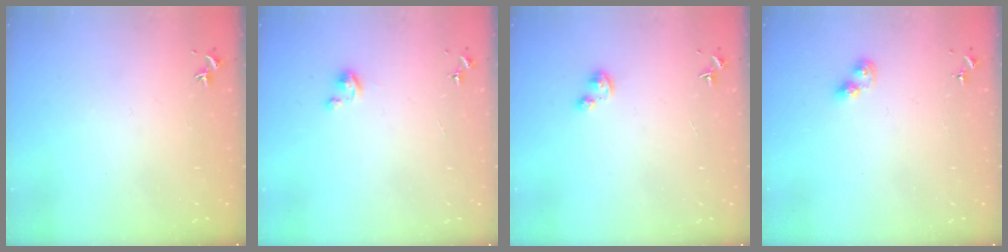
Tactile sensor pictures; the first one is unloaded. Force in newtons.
{"total": 2.3, "press": 2.2, "slide": 0.2}
{"total": 2.9, "press": 2.9, "slide": 0.1}
{"total": 5.6, "press": 5.5, "slide": 0.6}